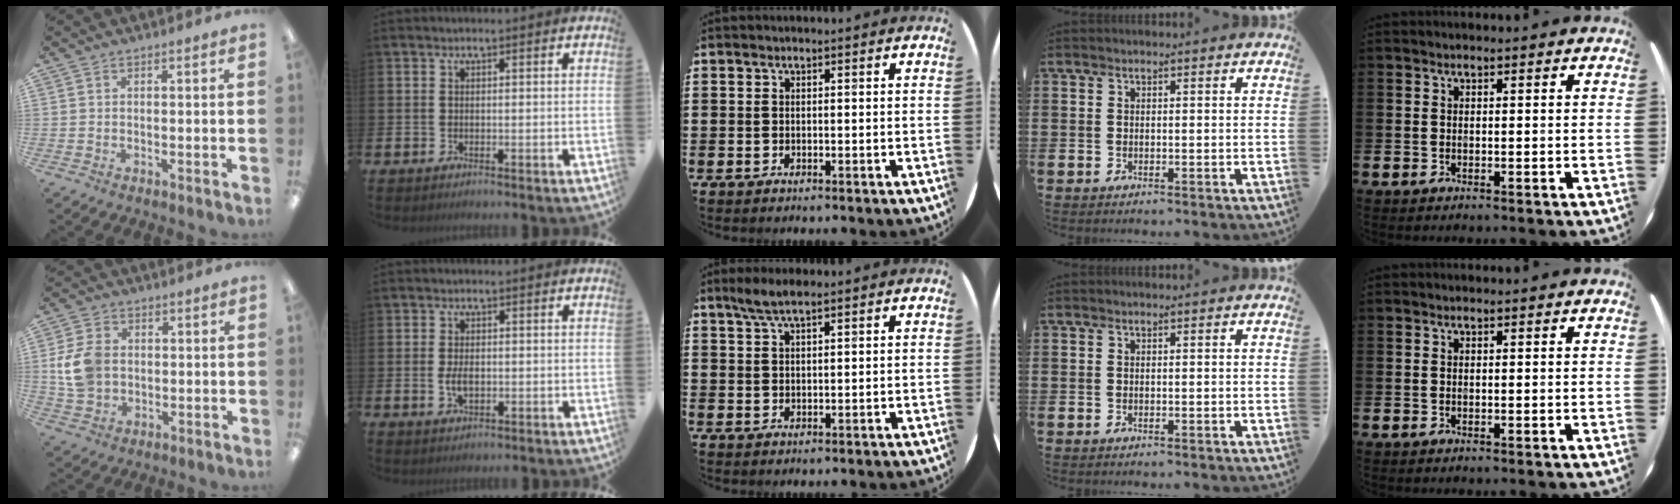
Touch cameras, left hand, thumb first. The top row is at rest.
{"thumb": {"total": 9.6, "force": [0.5, 7.5, 6.0], "torque": [-0.133, 0.013, 0.012]}, "index": {"total": 2.6, "force": [-0.2, 1.5, 2.1], "torque": [-0.026, -0.002, -0.008]}, "middle": {"total": 3.1, "force": [2.4, 0.5, 1.9], "torque": [-0.041, 0.004, 0.043]}}